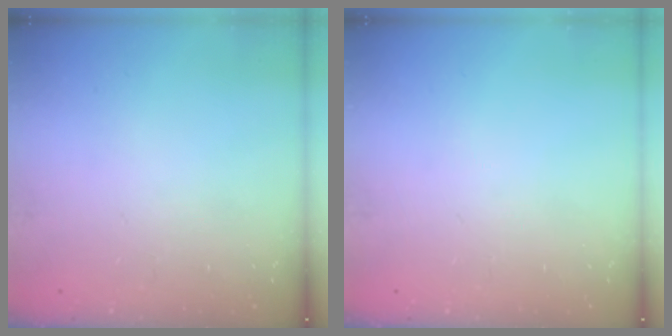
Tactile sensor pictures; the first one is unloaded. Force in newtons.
{"total": 0.0}